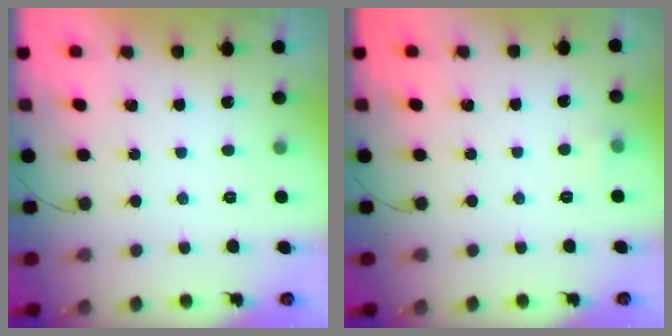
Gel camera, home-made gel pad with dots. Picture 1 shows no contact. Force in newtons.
{"total": 6.1, "press": 2.8, "slide": 5.5}